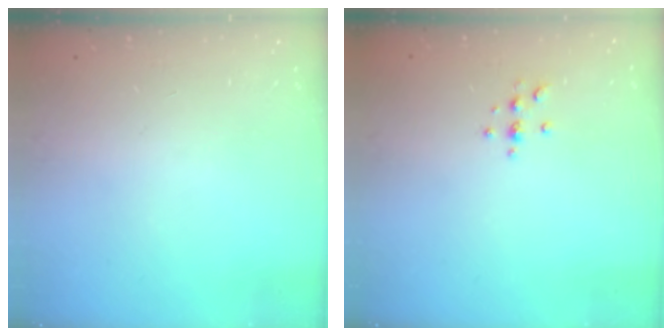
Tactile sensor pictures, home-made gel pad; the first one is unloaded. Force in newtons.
{"total": 2.9, "press": 2.9, "slide": 0.4}